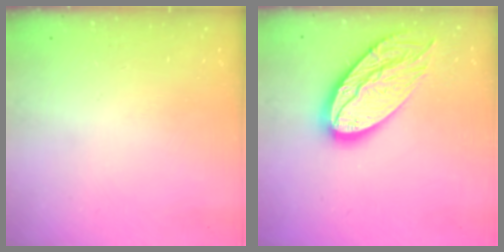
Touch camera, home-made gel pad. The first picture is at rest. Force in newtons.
{"total": 19.4, "press": 19.3, "slide": 1.6}